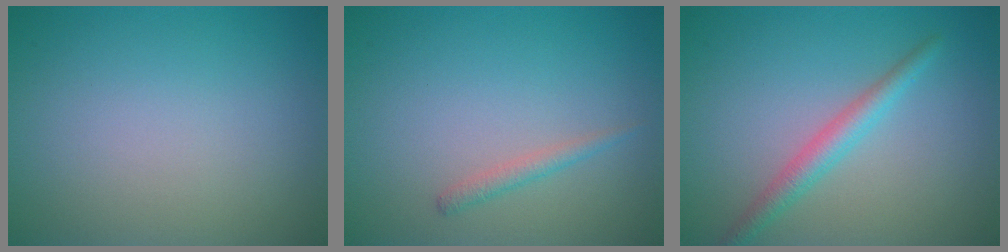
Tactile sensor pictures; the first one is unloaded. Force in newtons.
{"total": 1.1, "press": 1.1, "slide": 0.0}
{"total": 2.5, "press": 2.5, "slide": 0.0}